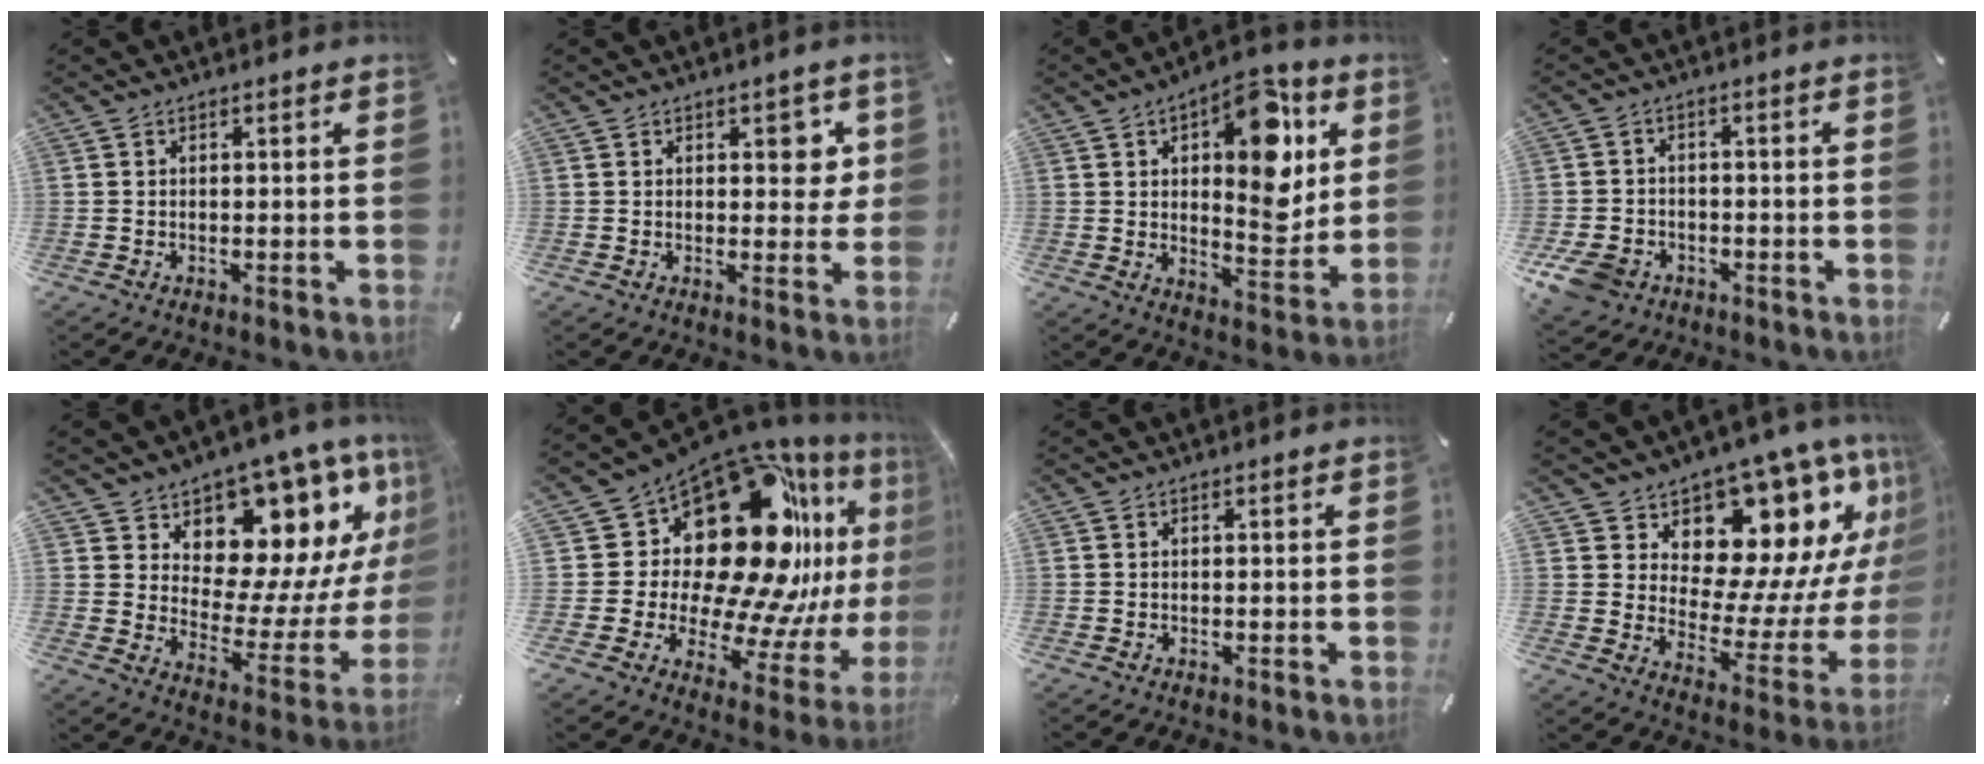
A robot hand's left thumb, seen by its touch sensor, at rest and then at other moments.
{"total": 5.3, "force": [1.9, 3.3, 3.7], "torque": [-0.028, -0.008, 0.022]}
{"total": 16.4, "force": [6.6, 8.7, 12.3], "torque": [-0.154, -0.037, 0.107]}
{"total": 7.1, "force": [-3.5, 5.4, 3.1], "torque": [-0.077, 0.018, -0.066]}
{"total": 12.8, "force": [8.0, 8.0, 5.9], "torque": [-0.066, -0.108, 0.133]}
{"total": 28.9, "force": [10.4, 17.7, 20.4], "torque": [-0.300, -0.122, 0.210]}
{"total": 0.0}
{"total": 16.6, "force": [10.4, 9.4, 8.9], "torque": [-0.099, -0.115, 0.172]}